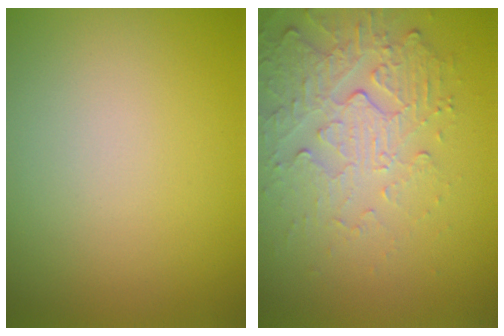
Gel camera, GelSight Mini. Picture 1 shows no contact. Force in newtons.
{"total": 5.4, "press": 3.7, "slide": 4.0}